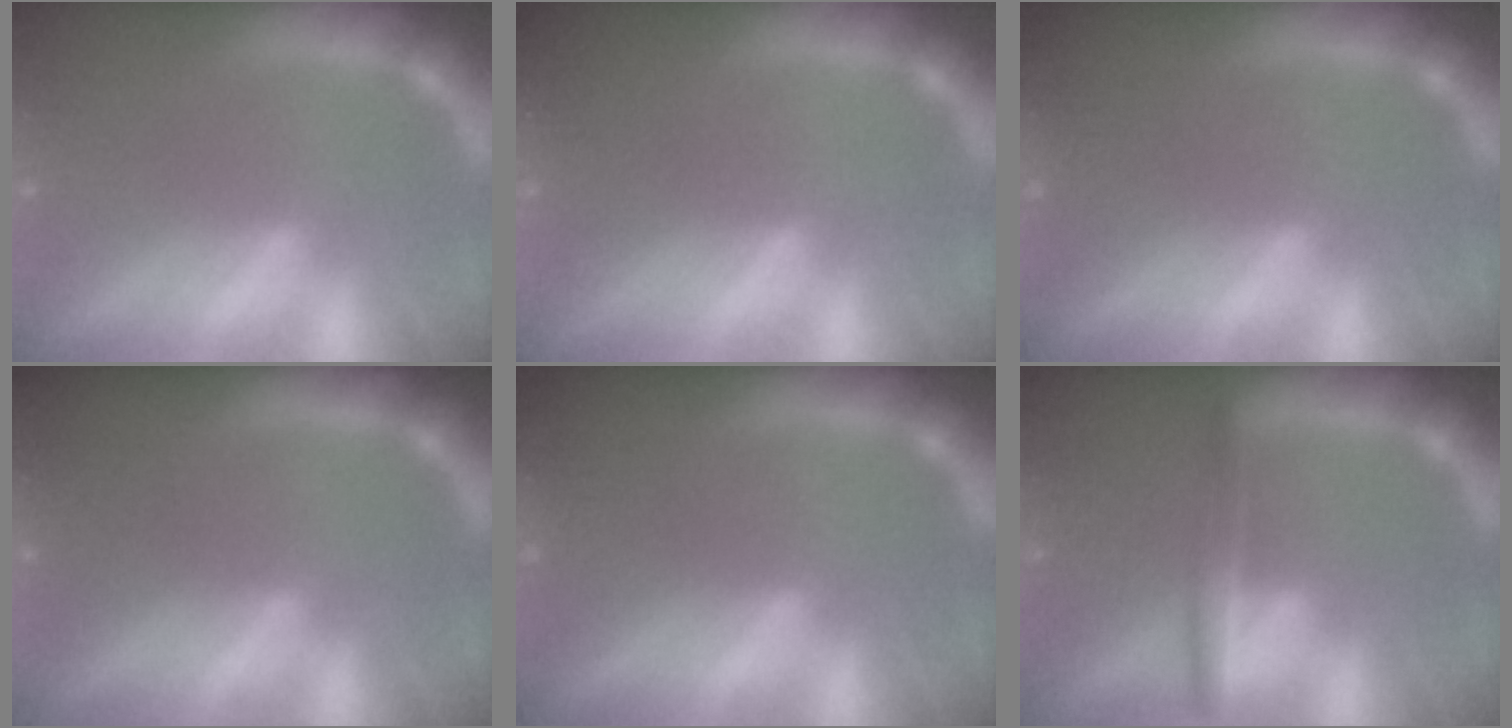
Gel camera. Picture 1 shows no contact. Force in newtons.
{"total": 3.9}
{"total": 1.9}
{"total": 6.0}
{"total": 1.9}
{"total": 3.0}